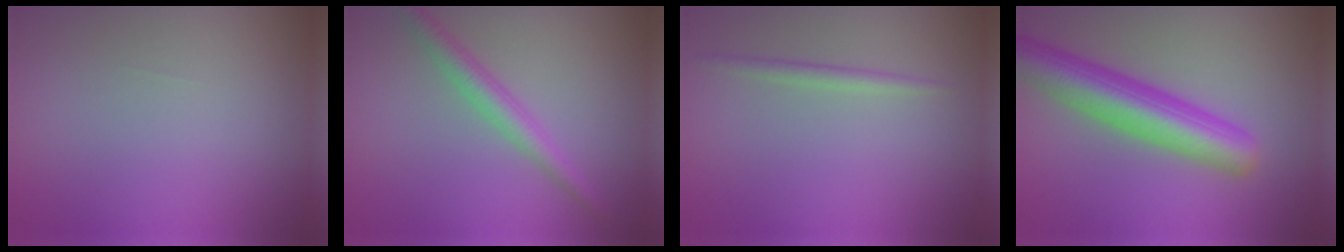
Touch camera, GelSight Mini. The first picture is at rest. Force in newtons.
{"total": 2.9, "press": 2.9, "slide": 0.0}
{"total": 1.2, "press": 1.2, "slide": 0.0}
{"total": 6.9, "press": 6.9, "slide": 0.2}